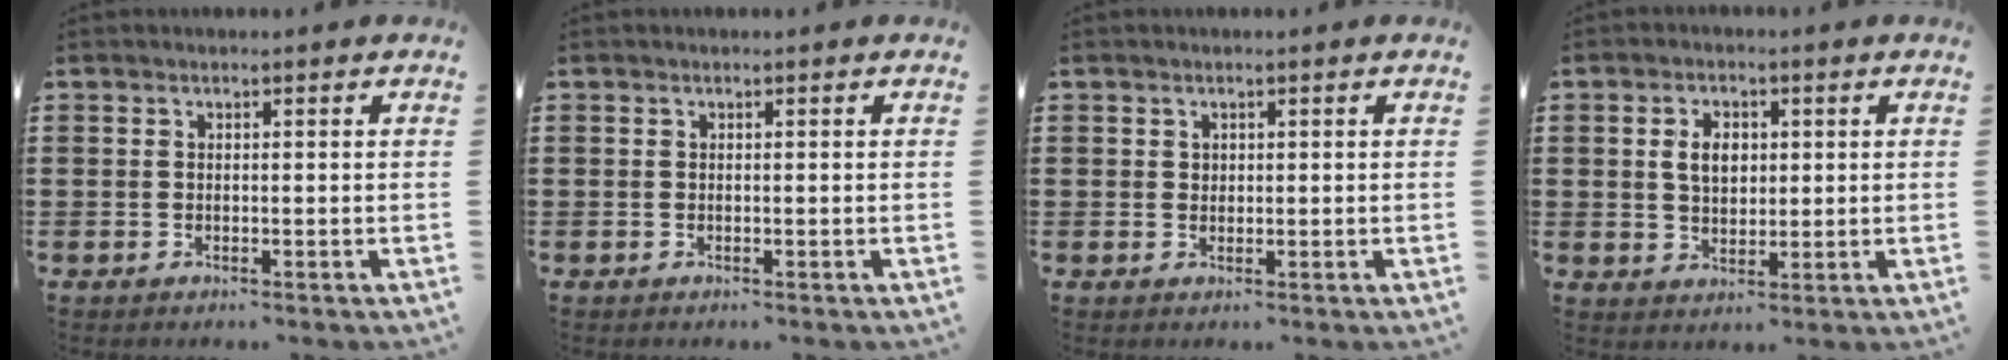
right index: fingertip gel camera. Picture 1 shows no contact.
{"total": 0.0}
{"total": 1.0, "force": [0.6, 0.8, 0.2], "torque": [-0.006, 0.002, 0.012]}
{"total": 4.3, "force": [0.8, 2.9, 3.0], "torque": [-0.059, 0.009, 0.010]}